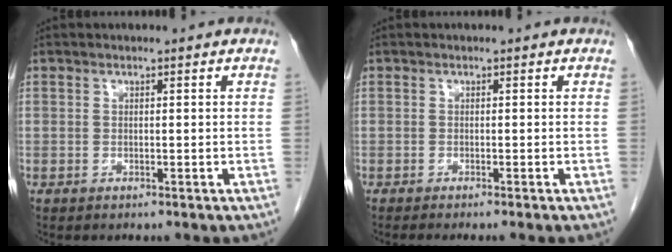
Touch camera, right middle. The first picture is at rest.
{"total": 3.3, "force": [-2.8, -0.5, 1.7], "torque": [-0.015, -0.001, -0.039]}